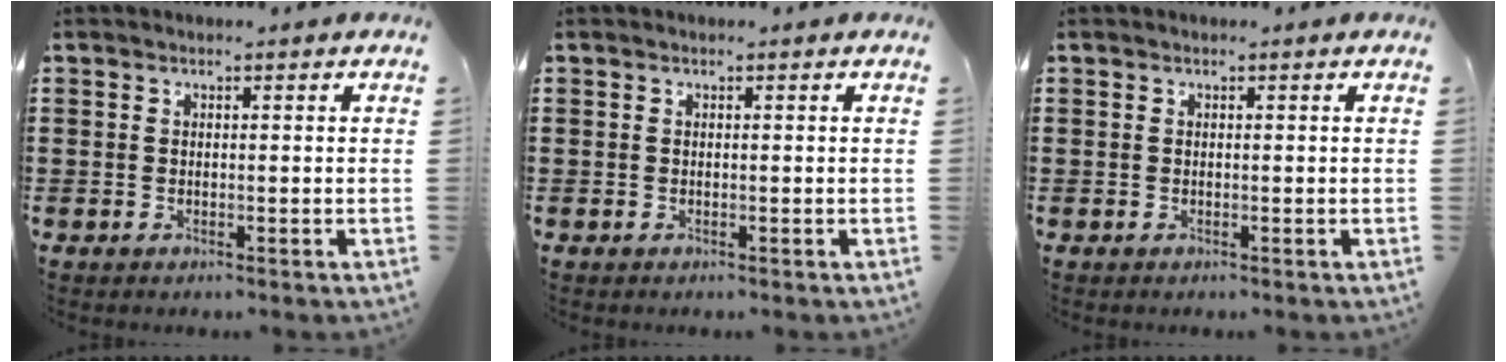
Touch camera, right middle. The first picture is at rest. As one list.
[{"total": 0.0}, {"total": 0.0}]